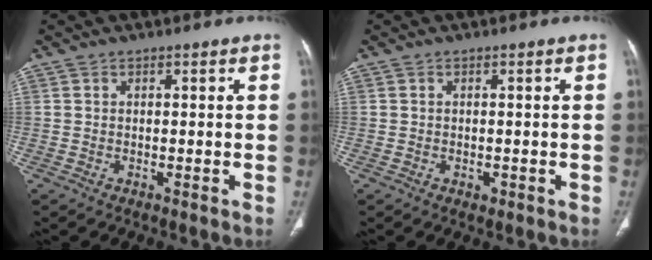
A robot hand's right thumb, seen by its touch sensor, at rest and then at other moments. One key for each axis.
{"total": 0.8, "fx": -0.4, "fy": 0.6, "fz": 0.4, "tx": -0.004, "ty": -0.001, "tz": -0.003}